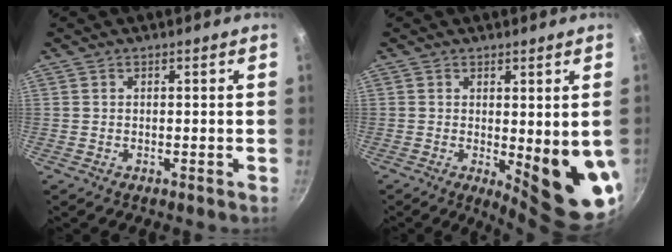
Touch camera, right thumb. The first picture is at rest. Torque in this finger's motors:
{"motor_torque": [2.49, 2.53, 2.04, -0.39, 0.24]}